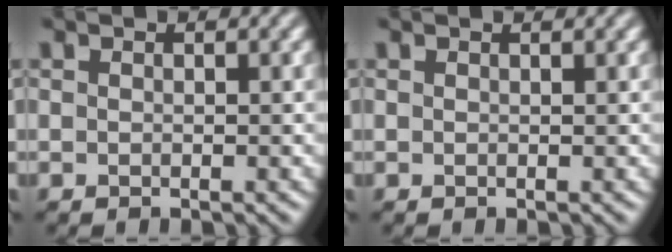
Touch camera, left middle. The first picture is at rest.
{"total": 0.7, "force": [0.6, 0.2, 0.3], "torque": [-0.003, -0.002, 0.004]}